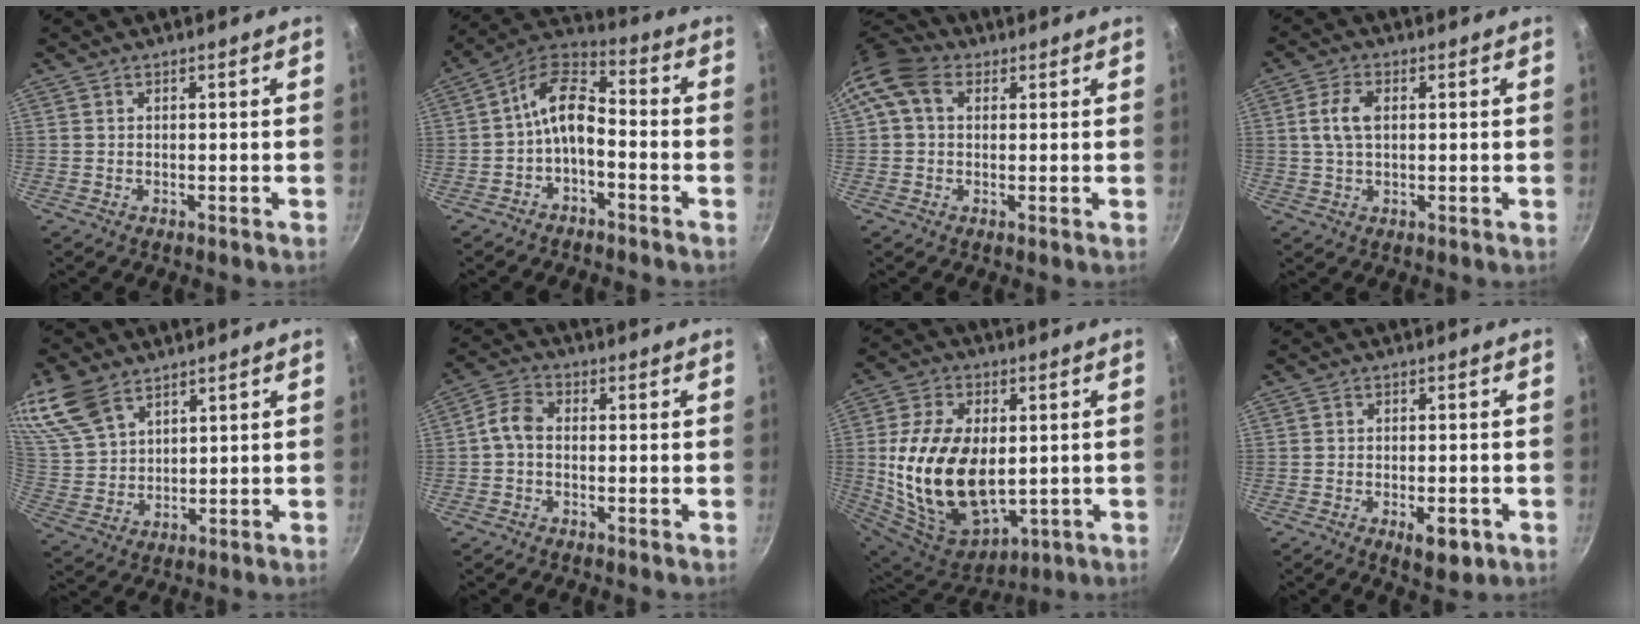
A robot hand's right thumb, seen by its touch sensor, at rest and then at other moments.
{"total": 9.2, "force": [-2.5, 4.8, 7.4], "torque": [-0.136, 0.054, -0.057]}
{"total": 8.5, "force": [2.6, 6.1, 5.3], "torque": [-0.095, 0.015, 0.032]}
{"total": 5.5, "force": [0.9, 3.1, 4.5], "torque": [-0.089, 0.010, 0.015]}
{"total": 12.4, "force": [8.3, 6.9, 6.2], "torque": [-0.125, -0.011, 0.179]}
{"total": 4.2, "force": [-0.9, 2.9, 2.9], "torque": [-0.064, 0.024, -0.030]}
{"total": 22.2, "force": [0.0, 13.8, 17.4], "torque": [-0.314, -0.015, 0.018]}
{"total": 5.7, "force": [-2.5, 2.5, 4.5], "torque": [-0.055, 0.011, -0.029]}